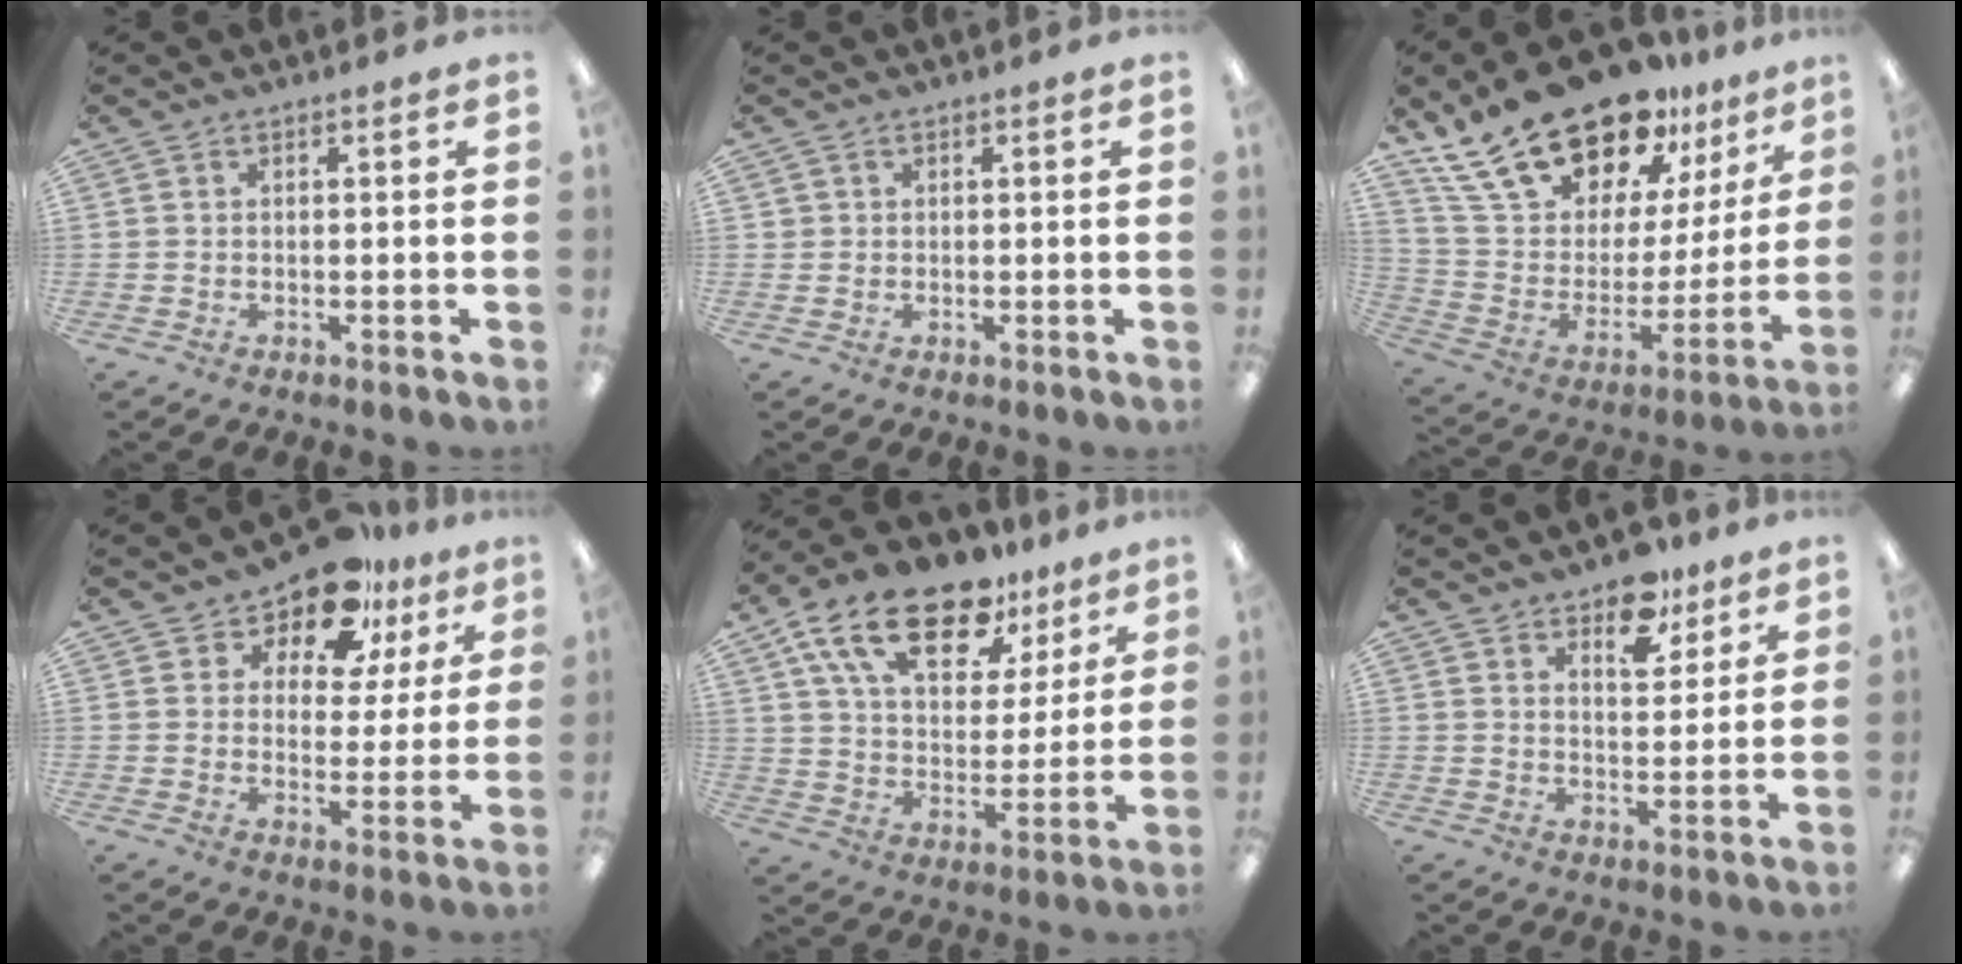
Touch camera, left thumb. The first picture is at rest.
{"total": 1.1, "force": [0.4, 1.0, 0.0], "torque": [-0.002, 0.004, 0.007]}
{"total": 23.8, "force": [19.1, 10.5, 9.6], "torque": [-0.181, -0.131, 0.349]}
{"total": 12.3, "force": [9.6, 5.8, 4.9], "torque": [-0.087, -0.062, 0.173]}
{"total": 20.0, "force": [13.1, 10.0, 11.4], "torque": [-0.194, -0.066, 0.229]}
{"total": 9.2, "force": [6.6, 4.7, 4.3], "torque": [-0.039, -0.037, 0.110]}